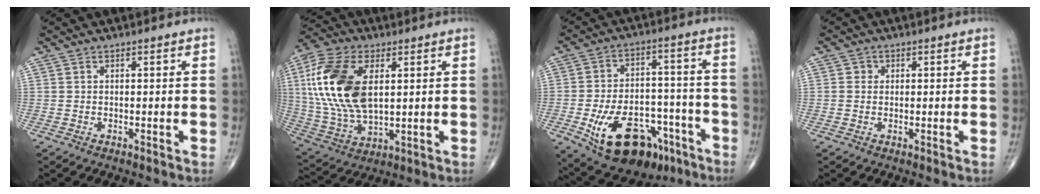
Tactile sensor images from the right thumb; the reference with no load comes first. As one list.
[{"total": 20.0, "force": [4.1, 11.0, 16.2], "torque": [-0.338, -0.010, 0.077]}, {"total": 20.4, "force": [-10.0, 11.6, 13.4], "torque": [-0.199, 0.057, -0.142]}, {"total": 1.3, "force": [0.2, 1.3, 0.3], "torque": [0.002, 0.002, 0.000]}]